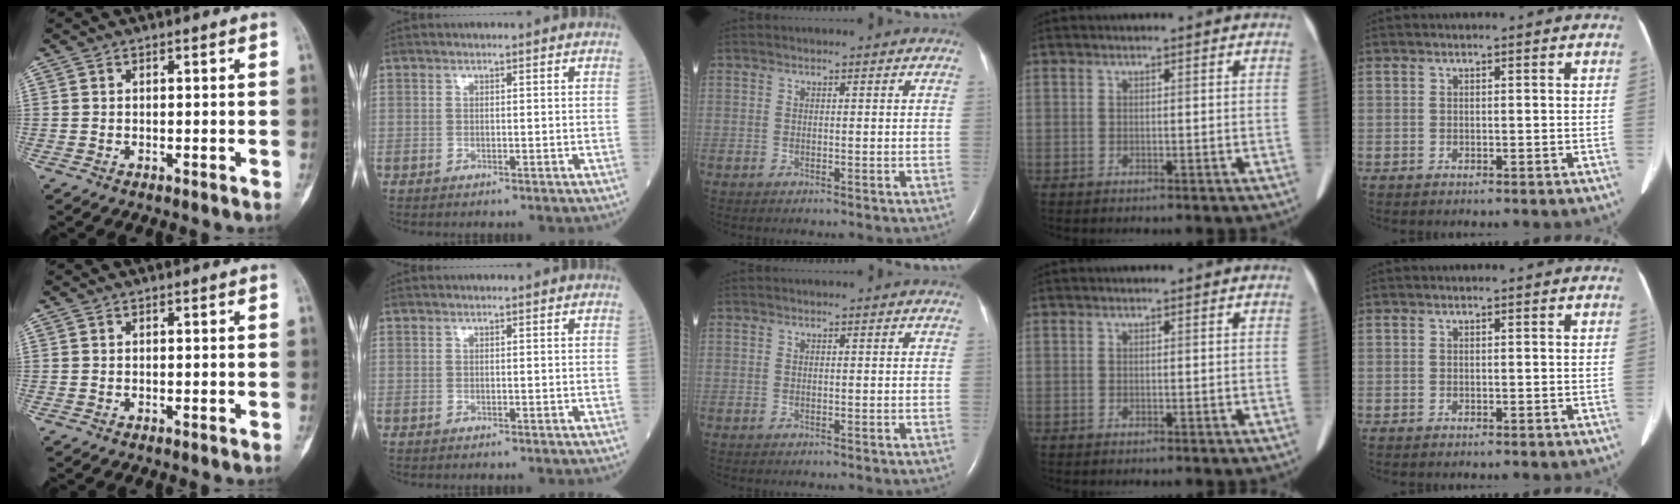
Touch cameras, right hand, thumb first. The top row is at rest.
{}